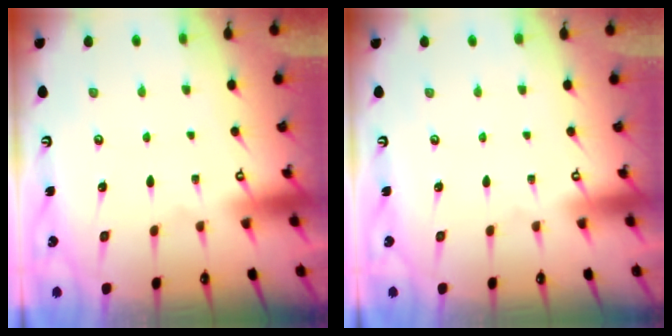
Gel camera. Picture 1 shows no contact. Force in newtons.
{"total": 0.0}